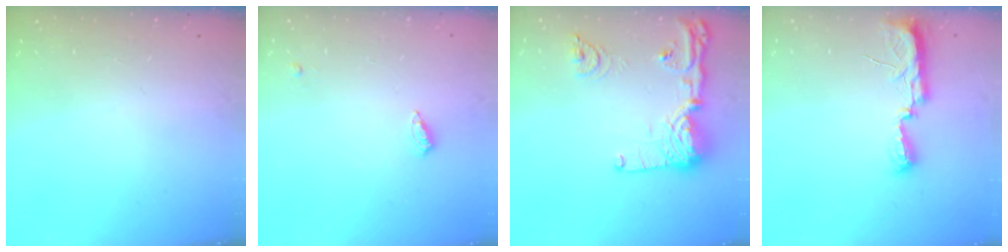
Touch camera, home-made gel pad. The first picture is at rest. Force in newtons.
{"total": 4.2, "press": 4.2, "slide": 0.5}
{"total": 16.7, "press": 16.6, "slide": 1.9}
{"total": 8.1, "press": 8.1, "slide": 1.0}